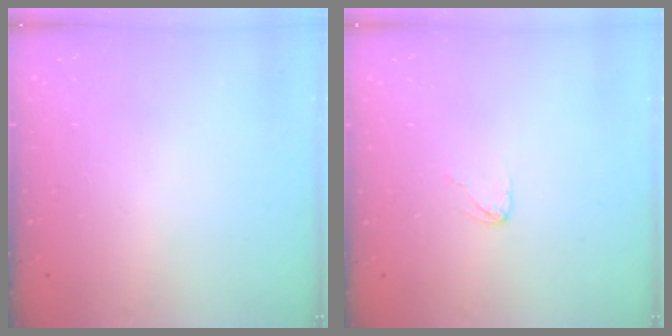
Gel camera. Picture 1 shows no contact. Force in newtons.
{"total": 2.7, "press": 2.7, "slide": 0.2}